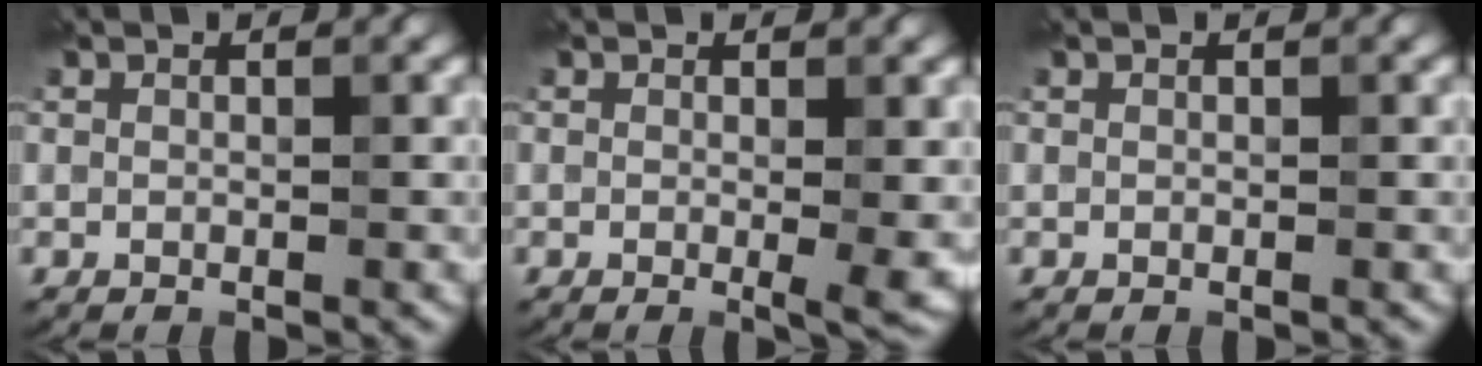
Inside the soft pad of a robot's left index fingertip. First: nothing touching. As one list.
[{"total": 3.1, "force": [-0.7, 1.2, 2.7], "torque": [-0.032, -0.006, -0.012]}, {"total": 0.0}]